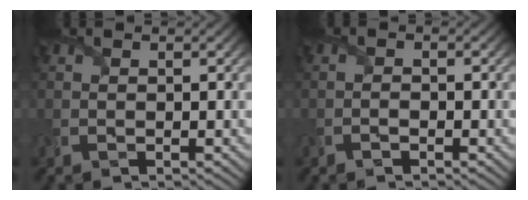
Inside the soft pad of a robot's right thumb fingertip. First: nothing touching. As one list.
[{"total": 0.8, "force": [-0.6, 0.2, 0.4], "torque": [-0.010, 0.001, -0.012]}]